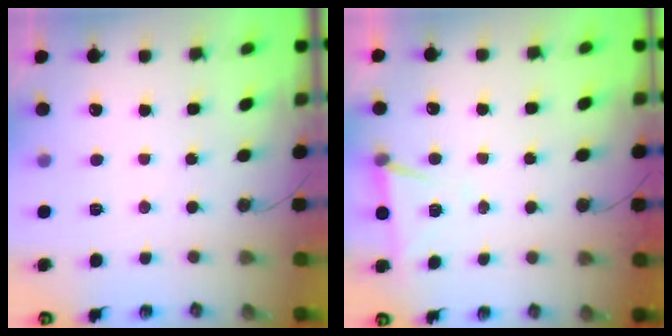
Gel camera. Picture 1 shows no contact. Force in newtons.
{"total": 6.3, "press": 4.4, "slide": 4.5}